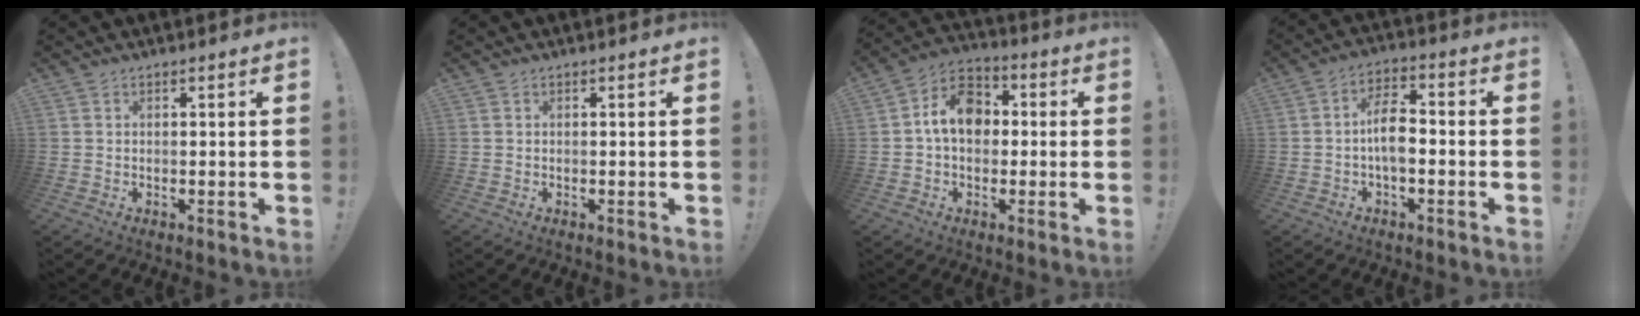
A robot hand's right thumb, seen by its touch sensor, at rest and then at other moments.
{"total": 0.0}
{"total": 11.3, "force": [1.0, 8.4, 7.6], "torque": [-0.115, 0.015, 0.025]}
{"total": 8.4, "force": [-1.3, 4.3, 7.1], "torque": [-0.130, 0.012, -0.023]}